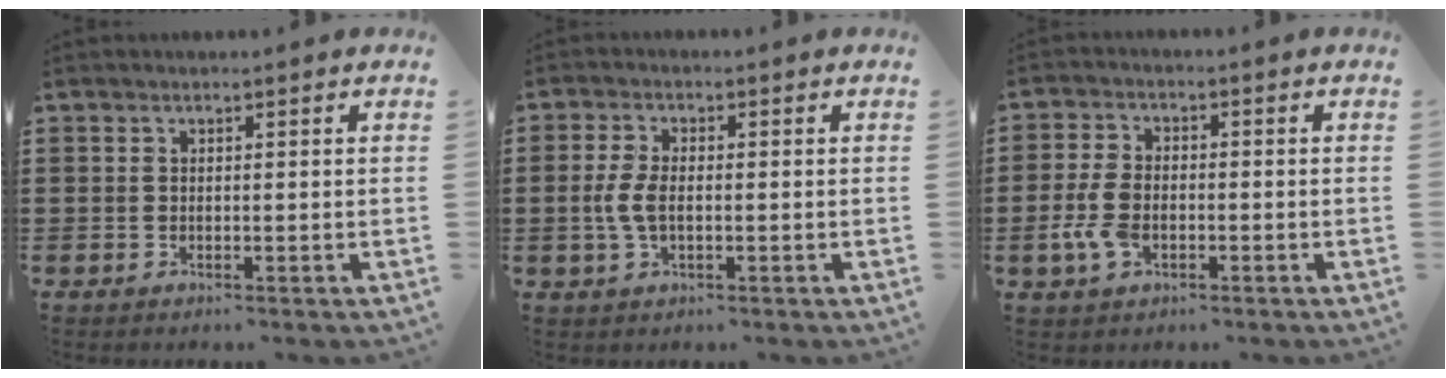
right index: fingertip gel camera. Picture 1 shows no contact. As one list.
[{"total": 4.3, "force": [-0.5, 2.0, 3.7], "torque": [-0.098, -0.007, -0.017]}, {"total": 5.5, "force": [-1.7, 3.2, 4.1], "torque": [-0.105, -0.003, -0.037]}]